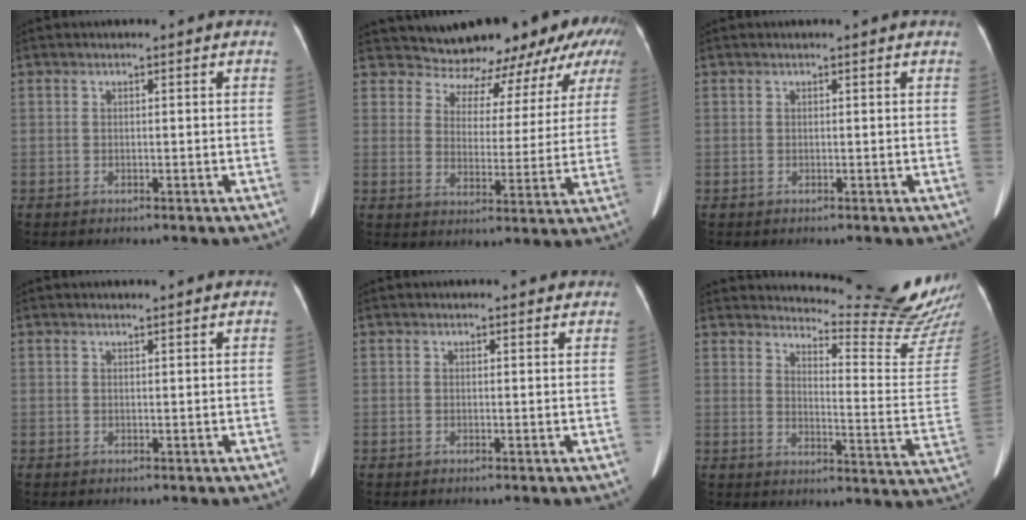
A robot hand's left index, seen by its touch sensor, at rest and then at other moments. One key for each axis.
{"total": 16.8, "fx": 14.9, "fy": 6.4, "fz": 4.1, "tx": -0.028, "ty": -0.025, "tz": 0.157}
{"total": 1.9, "fx": 1.7, "fy": 0.0, "fz": 0.7, "tx": -0.006, "ty": 0.001, "tz": 0.015}
{"total": 1.7, "fx": 1.7, "fy": -0.1, "fz": 0.2, "tx": -0.002, "ty": -0.008, "tz": 0.017}
{"total": 4.3, "fx": 4.0, "fy": 1.0, "fz": 1.3, "tx": -0.009, "ty": -0.001, "tz": 0.037}
{"total": 20.4, "fx": 19.7, "fy": -0.2, "fz": 5.3, "tx": -0.080, "ty": -0.162, "tz": 0.224}